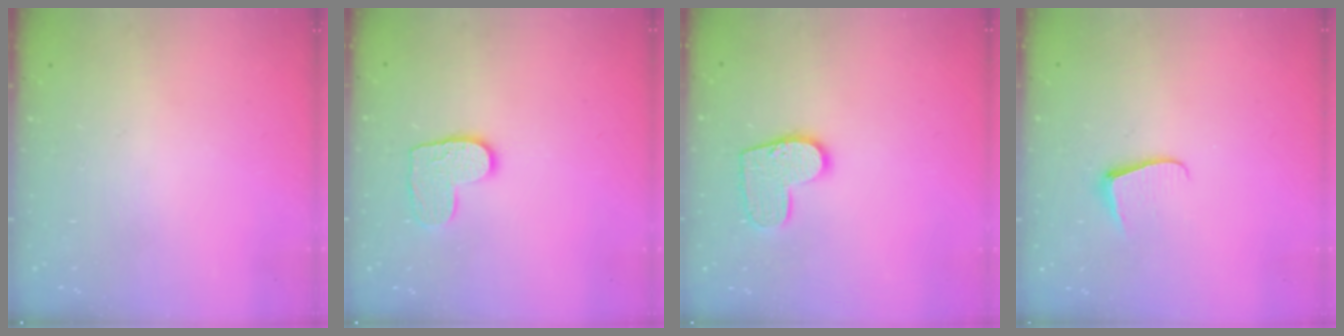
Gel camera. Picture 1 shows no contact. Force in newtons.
{"total": 8.9, "press": 8.9, "slide": 0.4}
{"total": 10.2, "press": 10.2, "slide": 0.2}
{"total": 5.7, "press": 5.7, "slide": 0.6}